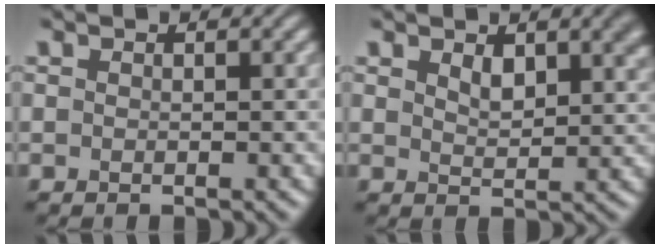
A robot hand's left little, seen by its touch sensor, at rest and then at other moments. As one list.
[{"total": 3.1, "force": [1.7, 1.4, 2.2], "torque": [-0.035, -0.001, 0.032]}]